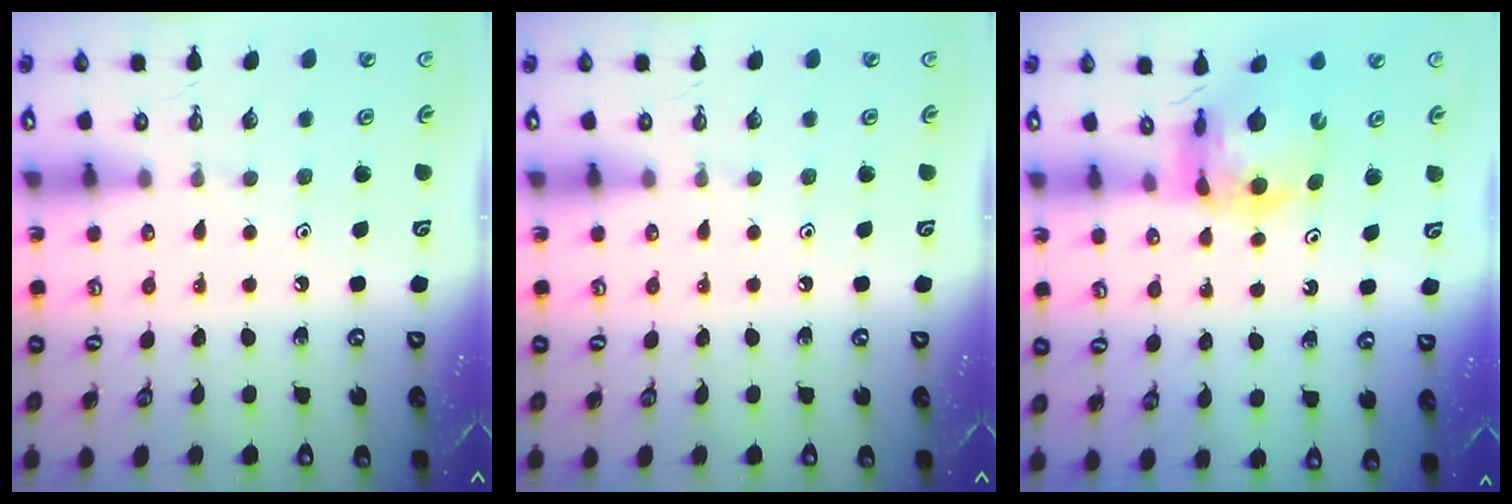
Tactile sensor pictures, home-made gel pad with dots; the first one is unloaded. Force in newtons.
{"total": 0.0}
{"total": 10.3, "press": 10.2, "slide": 1.2}